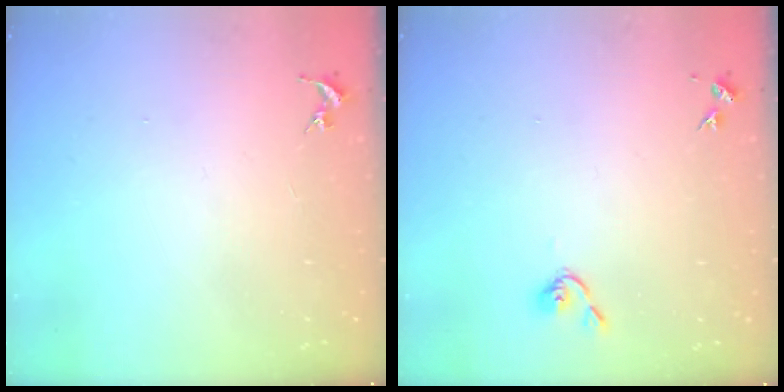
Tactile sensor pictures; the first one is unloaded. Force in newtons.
{"total": 4.0, "press": 3.9, "slide": 0.7}